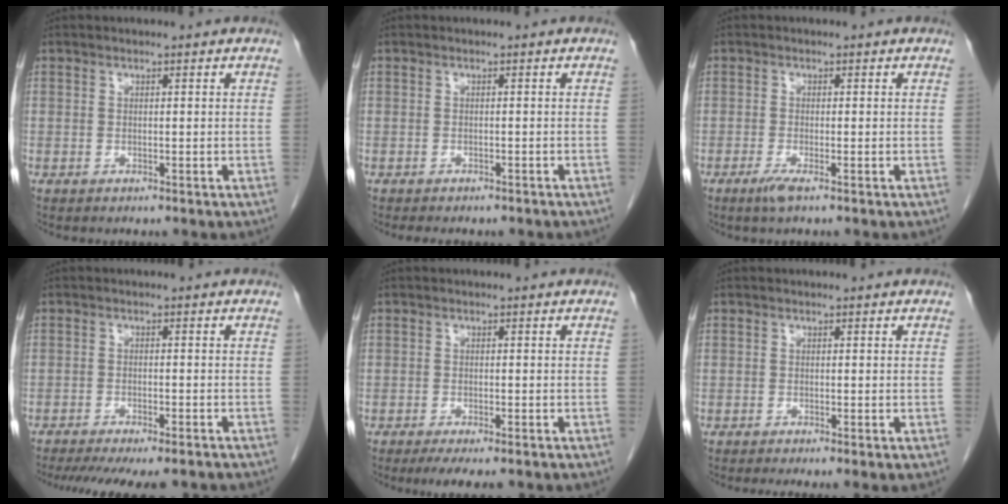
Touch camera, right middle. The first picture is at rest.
{"total": 6.2, "force": [-5.3, 1.9, 2.7], "torque": [-0.031, -0.004, -0.058]}
{"total": 2.0, "force": [-1.3, 0.0, 1.6], "torque": [-0.033, -0.005, -0.026]}
{"total": 13.6, "force": [-11.4, 2.9, 6.7], "torque": [-0.123, -0.021, -0.154]}
{"total": 4.5, "force": [-3.4, 1.1, 2.7], "torque": [-0.038, -0.009, -0.051]}
{"total": 2.0, "force": [-1.4, -0.1, 1.4], "torque": [-0.017, -0.005, -0.019]}